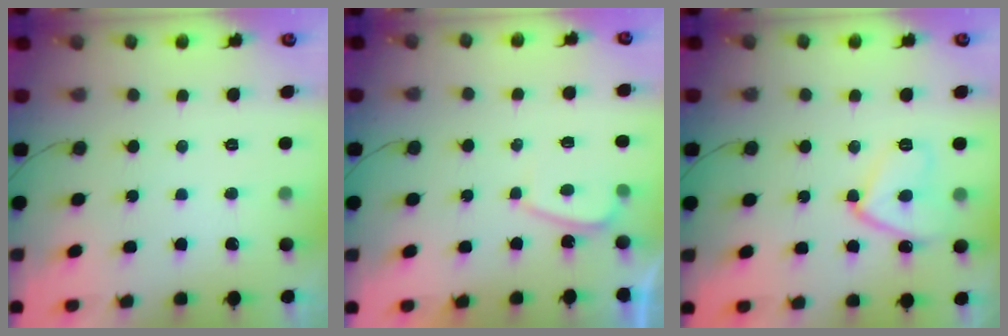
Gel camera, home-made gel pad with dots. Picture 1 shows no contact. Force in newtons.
{"total": 1.6, "press": 1.5, "slide": 0.6}
{"total": 10.8, "press": 10.7, "slide": 1.0}